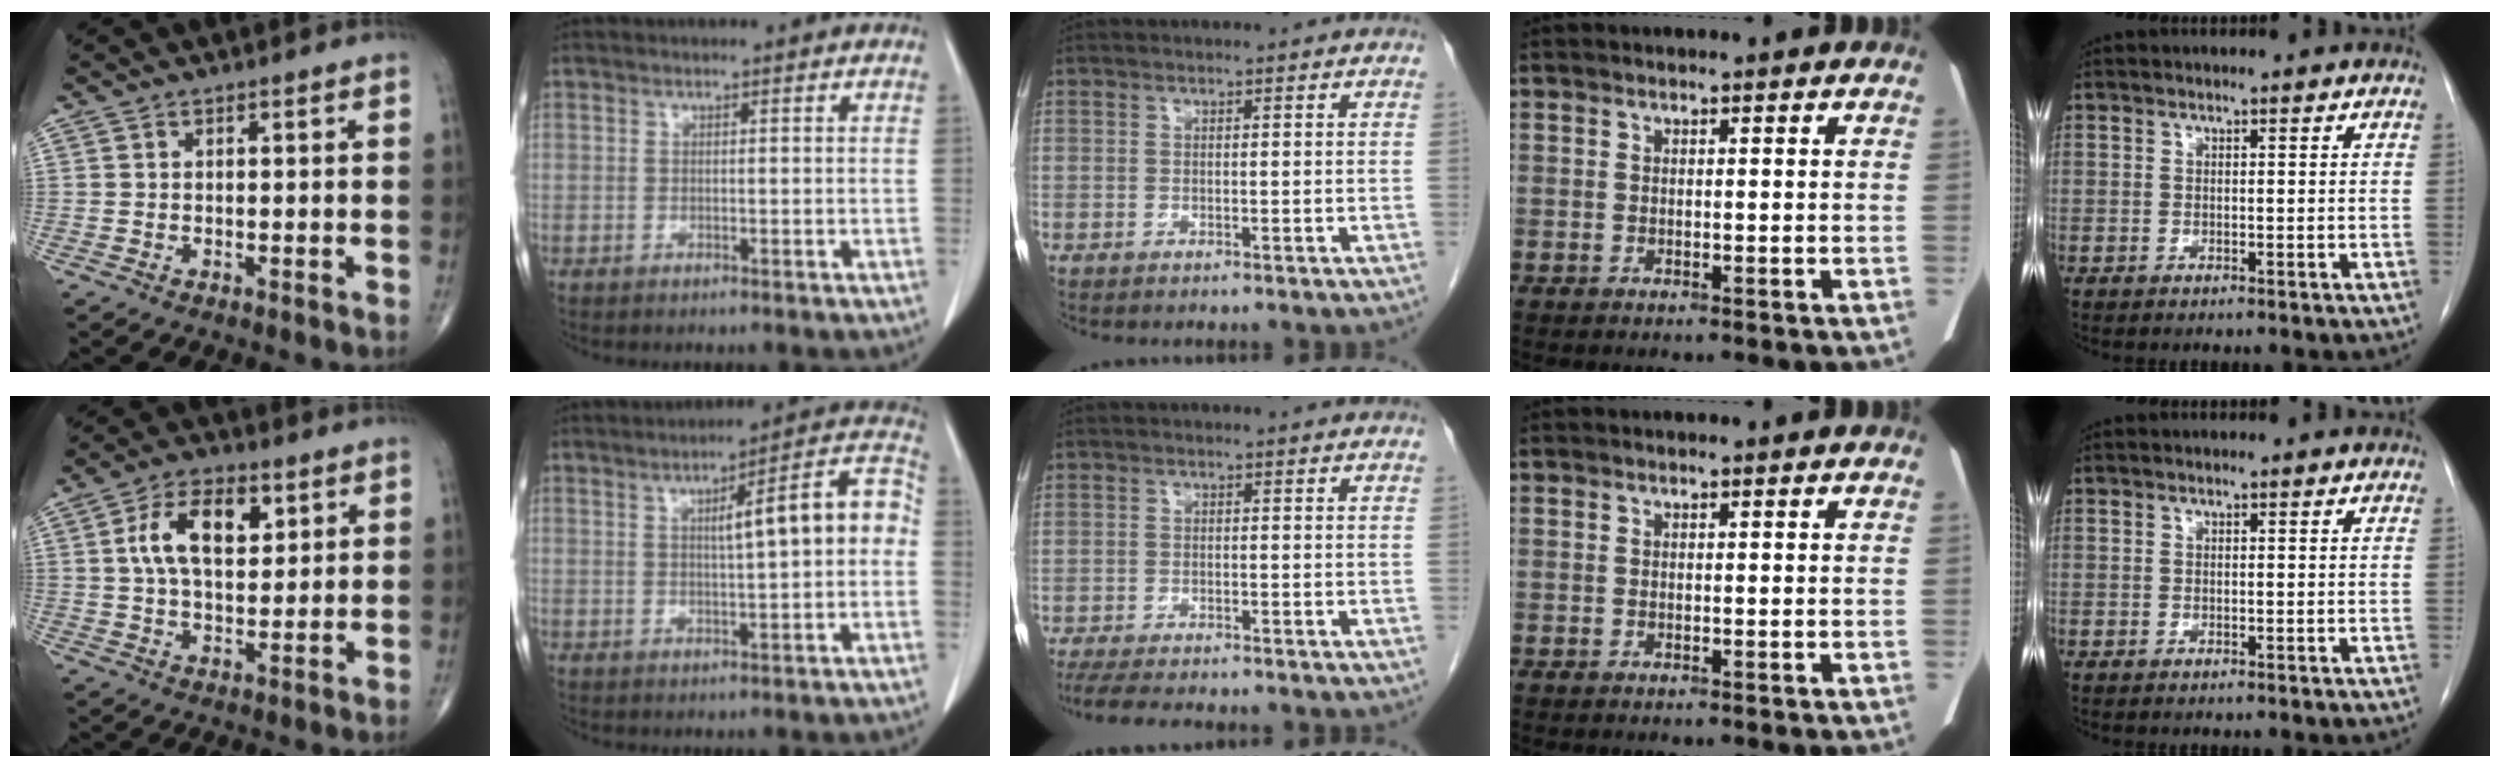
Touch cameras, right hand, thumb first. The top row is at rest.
{"thumb": {"total": 11.4, "force": [3.5, 6.2, 8.9], "torque": [-0.142, -0.003, 0.059]}, "index": {"total": 10.0, "force": [0.5, 1.4, 9.9], "torque": [-0.132, 0.033, 0.005]}, "middle": {"total": 7.7, "force": [-6.8, 1.1, 3.5], "torque": [-0.055, -0.016, -0.106]}}